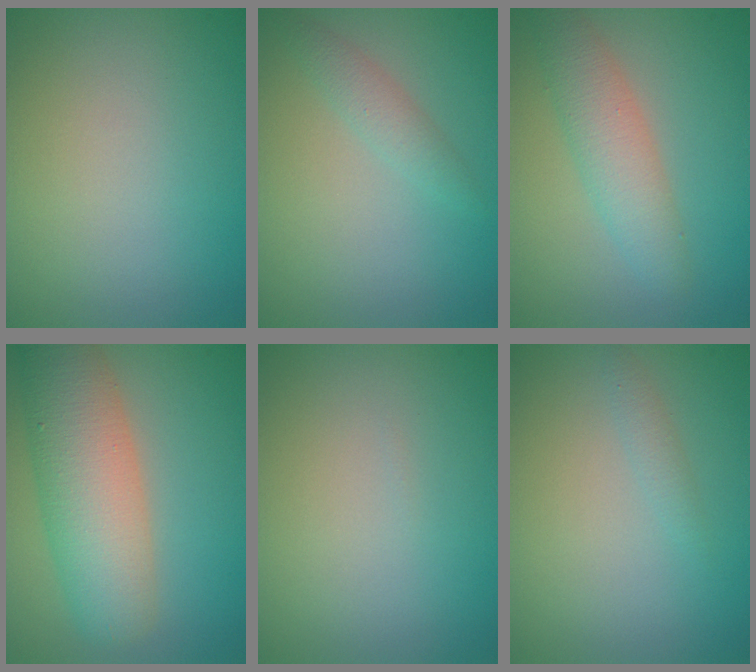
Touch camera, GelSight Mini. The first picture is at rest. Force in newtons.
{"total": 1.5, "press": 1.5, "slide": 0.0}
{"total": 3.7, "press": 3.7, "slide": 0.1}
{"total": 7.8, "press": 7.8, "slide": 0.5}
{"total": 0.0}
{"total": 0.9, "press": 0.9, "slide": 0.0}